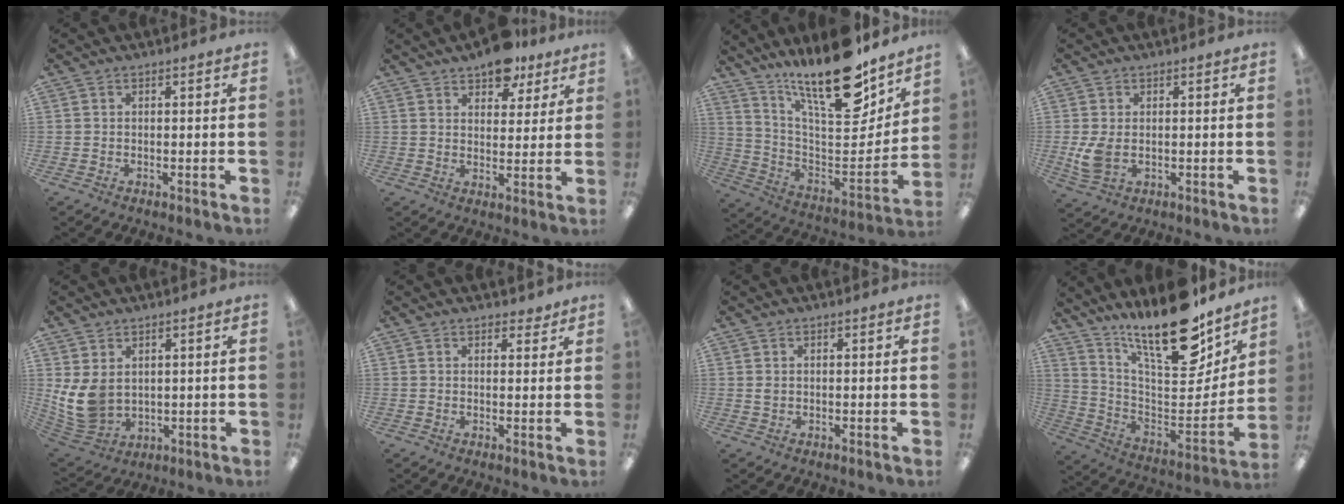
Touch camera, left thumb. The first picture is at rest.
{"total": 9.3, "force": [7.2, 4.4, 3.8], "torque": [-0.038, -0.038, 0.127]}
{"total": 22.1, "force": [17.4, 6.1, 12.2], "torque": [-0.190, -0.133, 0.292]}
{"total": 5.4, "force": [-0.1, 3.6, 4.0], "torque": [-0.089, -0.004, -0.005]}
{"total": 10.0, "force": [1.8, 7.4, 6.5], "torque": [-0.164, -0.009, 0.039]}
{"total": 2.0, "force": [1.6, 1.1, 0.5], "torque": [0.005, -0.005, 0.026]}
{"total": 0.9, "force": [0.4, 0.7, 0.5], "torque": [-0.011, 0.004, 0.006]}
{"total": 22.4, "force": [17.0, 6.8, 13.0], "torque": [-0.179, -0.134, 0.283]}